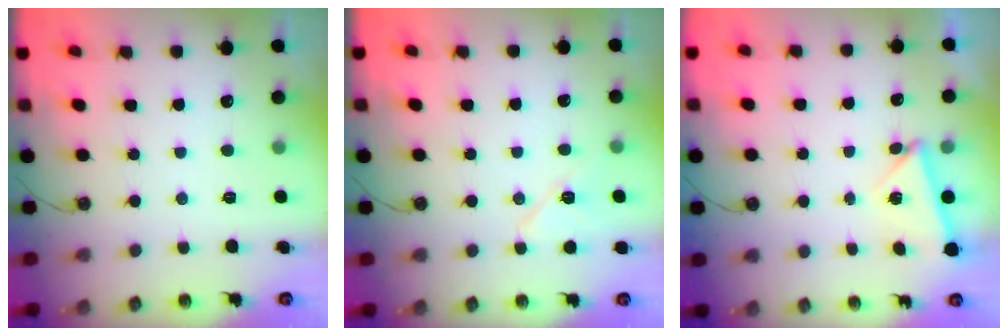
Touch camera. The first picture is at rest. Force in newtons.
{"total": 7.8, "press": 7.8, "slide": 0.7}
{"total": 4.4, "press": 3.8, "slide": 2.2}